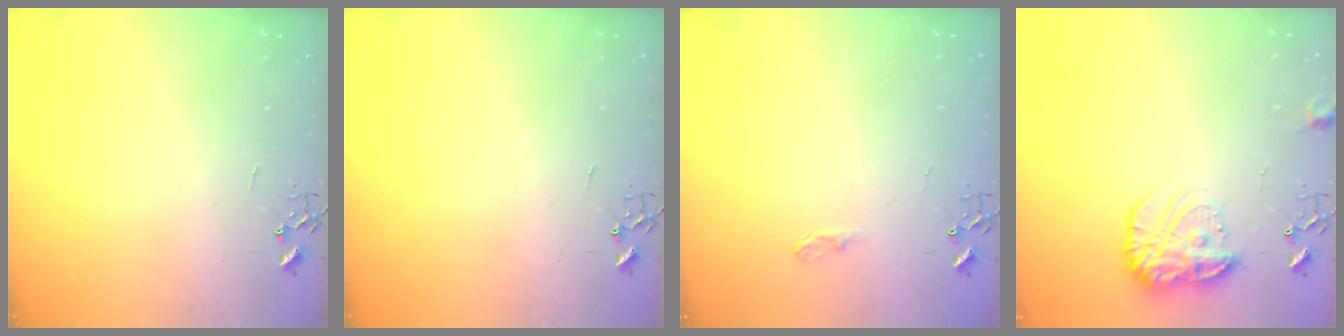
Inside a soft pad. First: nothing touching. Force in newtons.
{"total": 0.0}
{"total": 6.8, "press": 6.8, "slide": 0.6}
{"total": 15.1, "press": 15.0, "slide": 1.0}